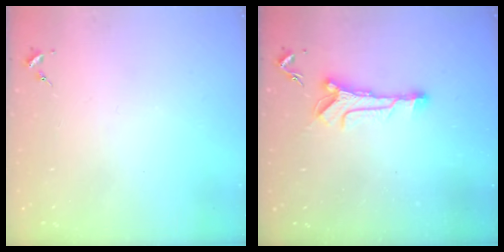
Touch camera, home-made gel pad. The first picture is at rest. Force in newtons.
{"total": 9.4, "press": 9.4, "slide": 0.2}